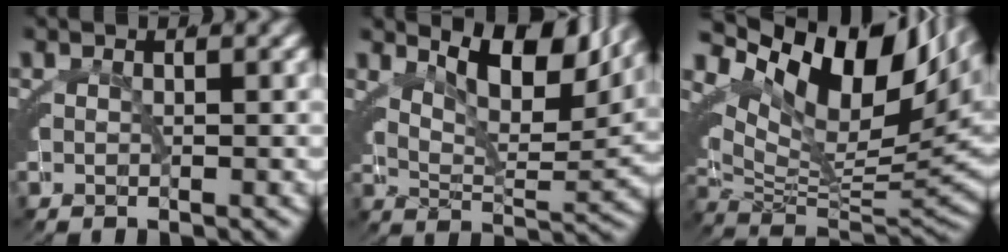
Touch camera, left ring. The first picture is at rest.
{"total": 7.6, "force": [5.3, 1.6, 5.2], "torque": [-0.070, 0.008, 0.084]}
{"total": 17.4, "force": [6.7, 9.3, 13.1], "torque": [-0.190, 0.020, 0.098]}